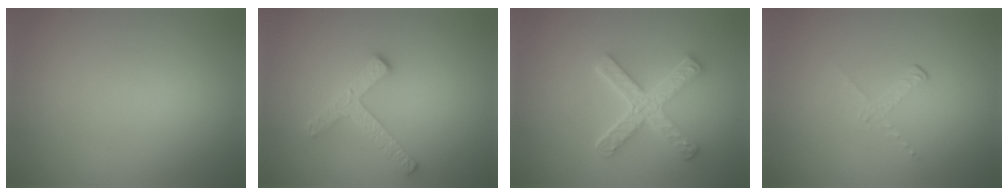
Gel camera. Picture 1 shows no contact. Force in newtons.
{"total": 2.6, "press": 2.5, "slide": 0.6}
{"total": 4.2, "press": 3.4, "slide": 2.4}
{"total": 1.1, "press": 0.4, "slide": 1.1}